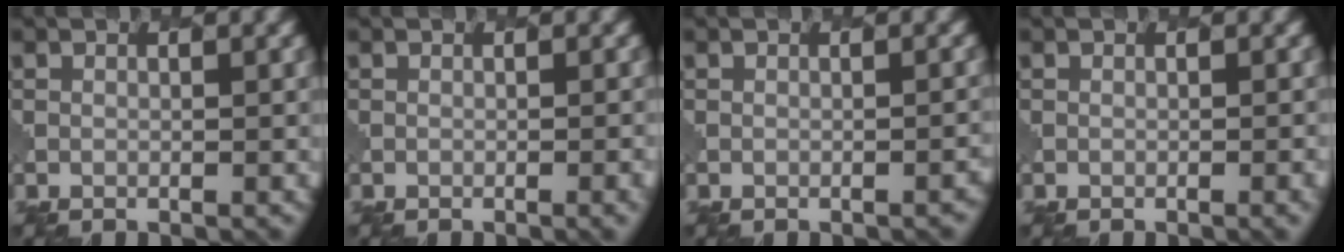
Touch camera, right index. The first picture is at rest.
{"total": 2.2, "force": [-0.8, 0.8, 1.9], "torque": [-0.008, 0.003, -0.005]}
{"total": 1.4, "force": [-1.0, 0.4, 0.9], "torque": [-0.001, 0.003, -0.013]}
{"total": 1.9, "force": [-0.7, 0.7, 1.6], "torque": [-0.007, 0.003, -0.004]}